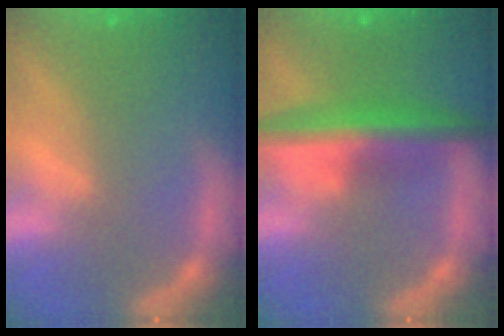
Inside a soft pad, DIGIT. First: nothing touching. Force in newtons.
{"total": 6.5}